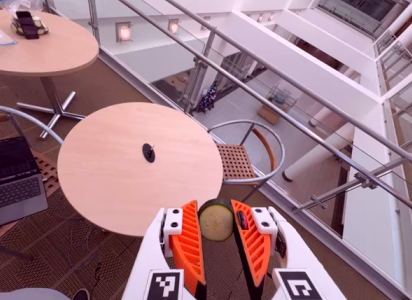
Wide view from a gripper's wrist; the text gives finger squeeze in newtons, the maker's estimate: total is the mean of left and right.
{"total": 7.9, "left": 7.8, "right": 8.1}